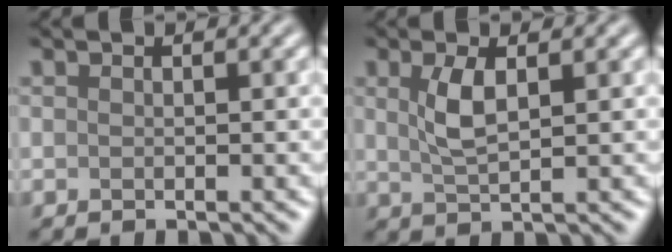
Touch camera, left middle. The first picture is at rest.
{"total": 2.9, "force": [0.9, 1.0, 2.6], "torque": [-0.057, 0.001, 0.019]}